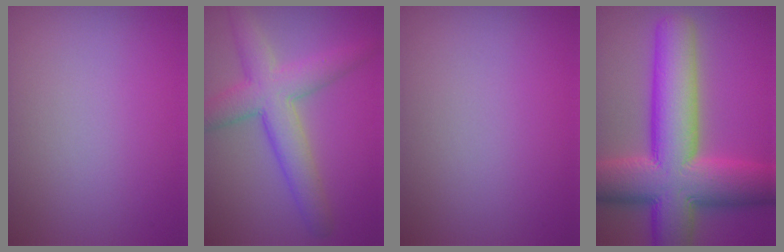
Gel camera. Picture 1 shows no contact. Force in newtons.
{"total": 5.8, "press": 5.8, "slide": 0.2}
{"total": 0.0}
{"total": 13.8, "press": 13.7, "slide": 0.7}